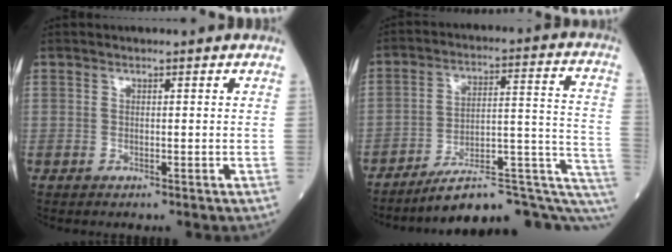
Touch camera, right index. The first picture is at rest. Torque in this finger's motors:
{"motor_torque": [0.57, -1.57, 0.45, 0.08]}